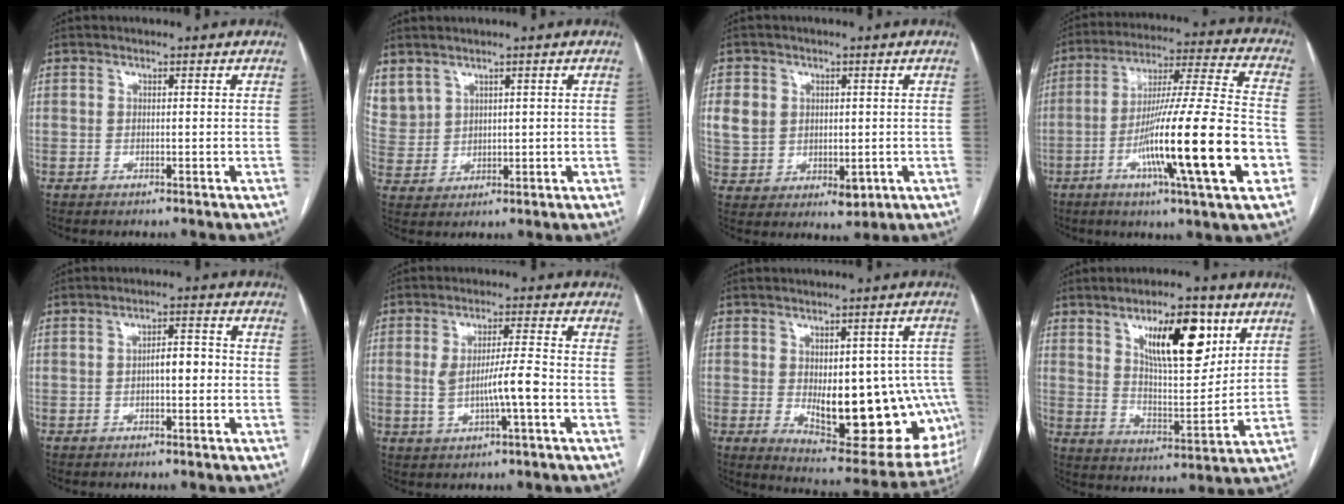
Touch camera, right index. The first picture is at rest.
{"total": 8.5, "force": [5.1, 6.4, 2.5], "torque": [-0.083, 0.019, 0.124]}
{"total": 9.6, "force": [1.1, 8.0, 5.1], "torque": [-0.110, 0.002, 0.041]}
{"total": 22.0, "force": [-7.0, 0.1, 20.9], "torque": [-0.331, -0.018, -0.119]}
{"total": 2.3, "force": [-0.2, 1.1, 2.0], "torque": [-0.027, 0.009, -0.004]}
{"total": 6.8, "force": [-1.1, 0.8, 6.7], "torque": [-0.125, 0.006, -0.017]}
{"total": 20.4, "force": [-3.3, 9.4, 17.8], "torque": [-0.172, 0.015, -0.014]}
{"total": 14.0, "force": [6.9, 4.5, 11.4], "torque": [-0.181, 0.002, 0.119]}